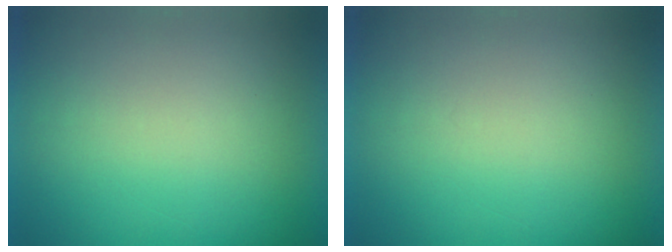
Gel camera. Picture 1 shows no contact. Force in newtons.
{"total": 0.0}